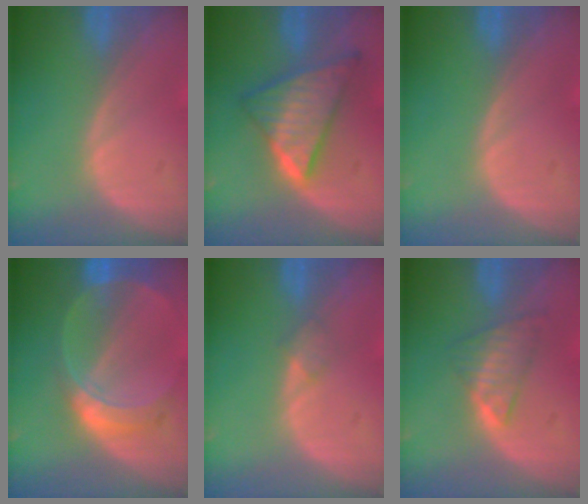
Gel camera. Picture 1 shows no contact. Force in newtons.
{"total": 8.9, "press": 8.9, "slide": 0.5}
{"total": 0.0}
{"total": 7.2, "press": 6.5, "slide": 3.2}
{"total": 1.4, "press": 1.4, "slide": 0.1}
{"total": 4.4, "press": 4.3, "slide": 0.8}